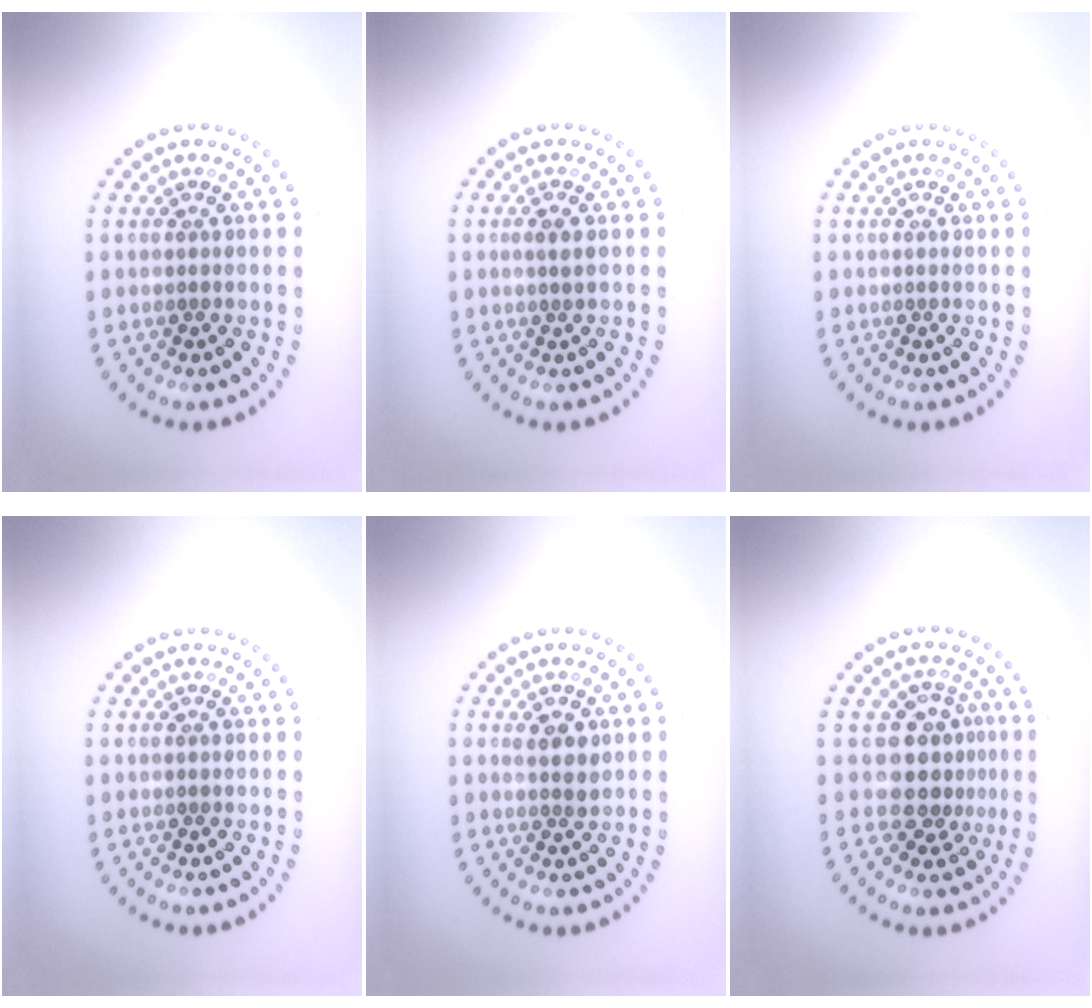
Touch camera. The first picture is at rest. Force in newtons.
{"total": 0.8, "press": 0.6, "slide": 0.5}
{"total": 0.0}
{"total": 0.0}
{"total": 1.8, "press": 1.7, "slide": 0.5}
{"total": 3.9, "press": 3.2, "slide": 2.3}